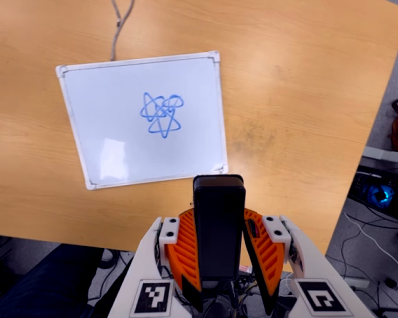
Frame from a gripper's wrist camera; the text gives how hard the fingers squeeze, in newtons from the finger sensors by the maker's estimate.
{"total": 5.9, "left": 5.0, "right": 6.8}